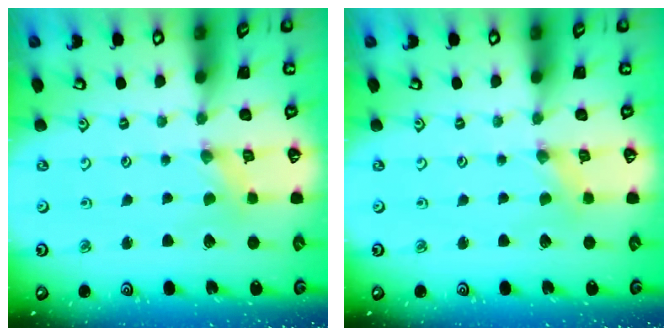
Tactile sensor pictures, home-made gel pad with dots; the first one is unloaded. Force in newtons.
{"total": 0.0}